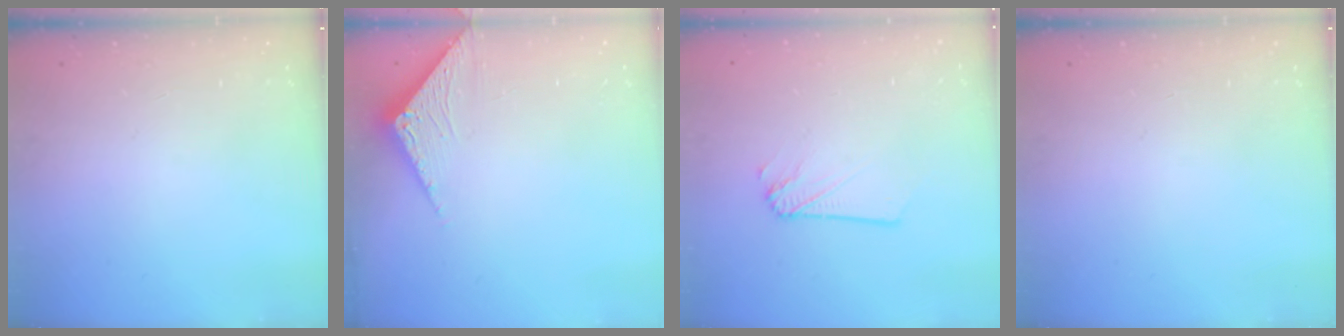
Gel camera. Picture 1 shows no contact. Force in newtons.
{"total": 3.3, "press": 3.3, "slide": 0.3}
{"total": 1.8, "press": 1.8, "slide": 0.2}
{"total": 0.0}